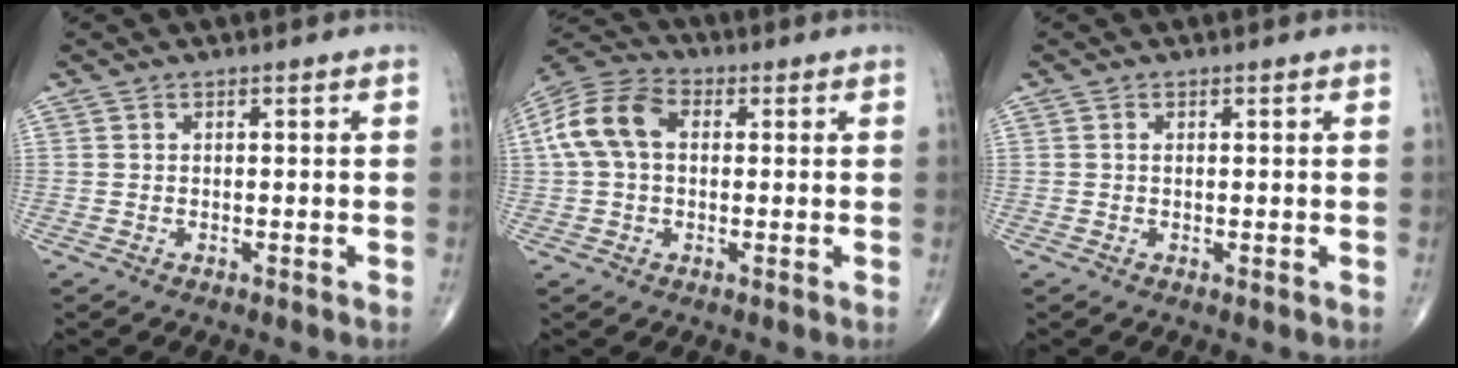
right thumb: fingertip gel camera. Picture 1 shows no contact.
{"total": 11.3, "force": [1.5, 7.7, 8.2], "torque": [-0.168, 0.034, 0.020]}
{"total": 0.6, "force": [0.1, 0.3, 0.5], "torque": [-0.012, -0.001, 0.001]}